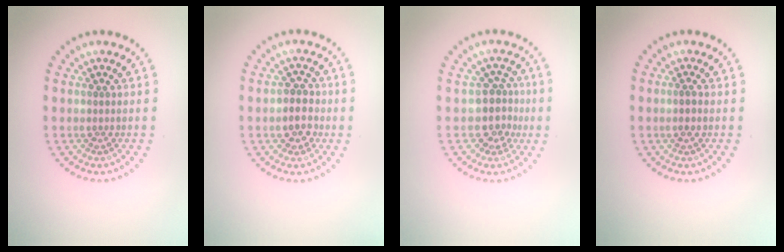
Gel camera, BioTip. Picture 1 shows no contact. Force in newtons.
{"total": 2.8, "press": 2.7, "slide": 0.8}
{"total": 2.9, "press": 2.4, "slide": 1.7}
{"total": 0.6, "press": 0.5, "slide": 0.4}